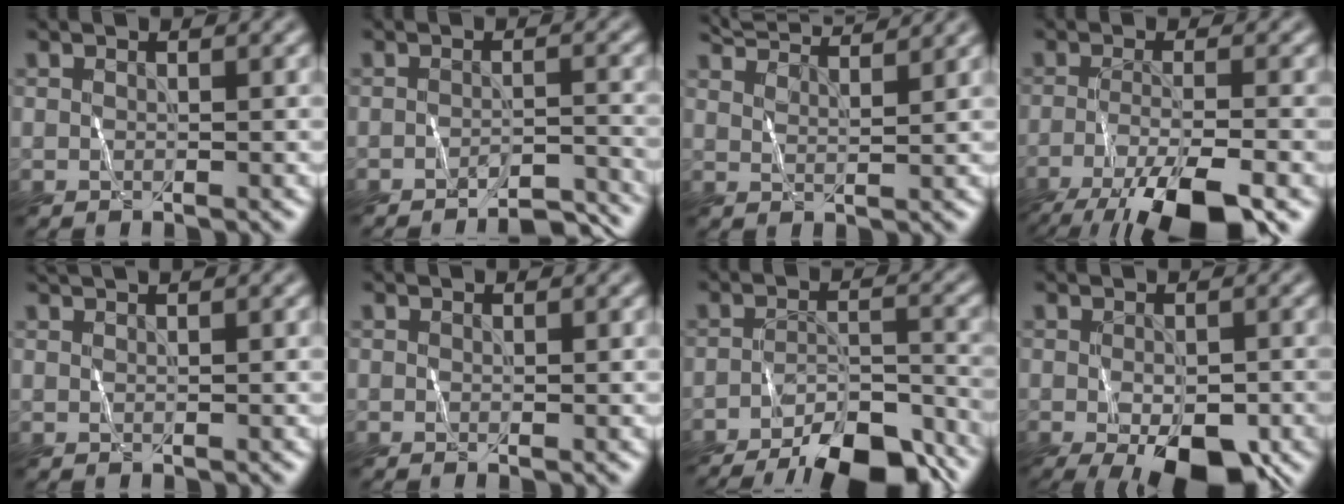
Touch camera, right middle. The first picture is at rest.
{"total": 3.0, "force": [-2.9, 0.1, 0.9], "torque": [-0.012, 0.007, -0.040]}
{"total": 6.1, "force": [5.6, 0.9, 2.4], "torque": [-0.038, 0.027, 0.065]}
{"total": 9.1, "force": [-5.6, 1.9, 6.9], "torque": [-0.109, -0.006, -0.102]}
{"total": 1.2, "force": [1.1, -0.1, 0.4], "torque": [-0.013, 0.005, 0.016]}
{"total": 0.8, "force": [0.7, 0.1, 0.2], "torque": [-0.003, -0.004, 0.002]}
{"total": 9.6, "force": [-7.9, 2.5, 4.9], "torque": [-0.064, -0.004, -0.122]}
{"total": 9.0, "force": [-3.9, 4.2, 7.0], "torque": [-0.103, -0.021, -0.048]}